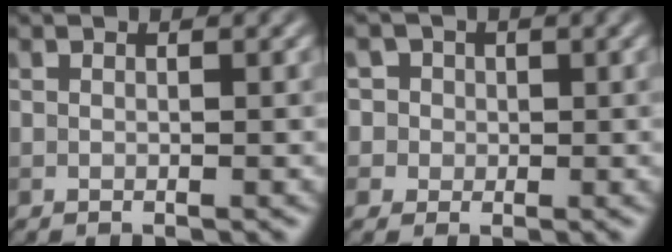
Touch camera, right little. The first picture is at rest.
{"total": 4.8, "force": [1.8, 4.2, 1.5], "torque": [-0.014, 0.025, 0.006]}